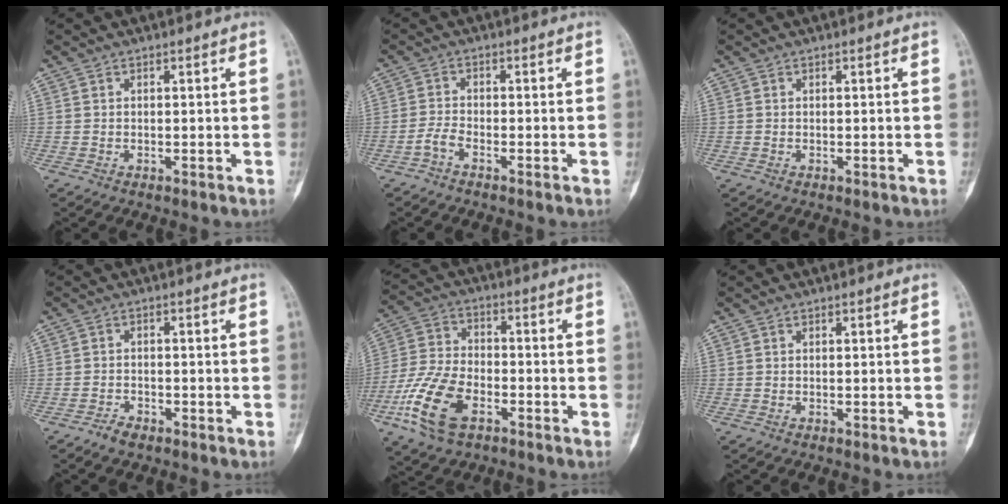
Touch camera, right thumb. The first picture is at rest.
{"total": 2.2, "force": [-1.6, 0.5, 1.5], "torque": [-0.037, 0.008, -0.038]}
{"total": 0.0}
{"total": 2.2, "force": [-1.7, 1.0, 0.9], "torque": [-0.019, 0.008, -0.031]}
{"total": 14.0, "force": [-6.2, 7.7, 9.8], "torque": [-0.207, 0.017, -0.123]}
{"total": 0.0}